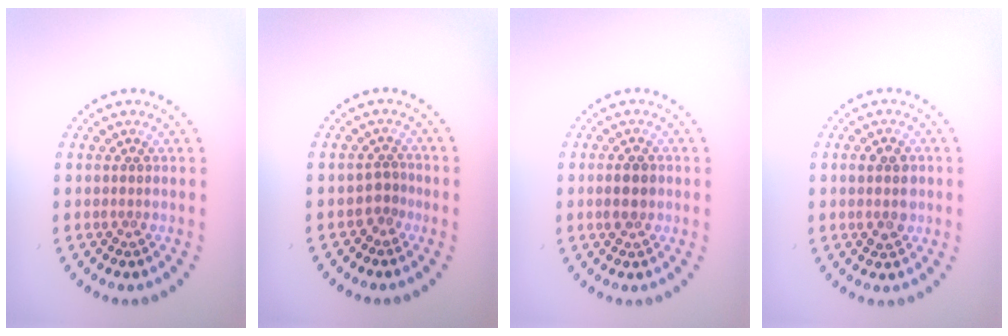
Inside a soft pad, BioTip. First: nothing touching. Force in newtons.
{"total": 1.4, "press": 1.1, "slide": 0.9}
{"total": 2.1, "press": 2.1, "slide": 0.2}
{"total": 2.8, "press": 2.8, "slide": 0.0}